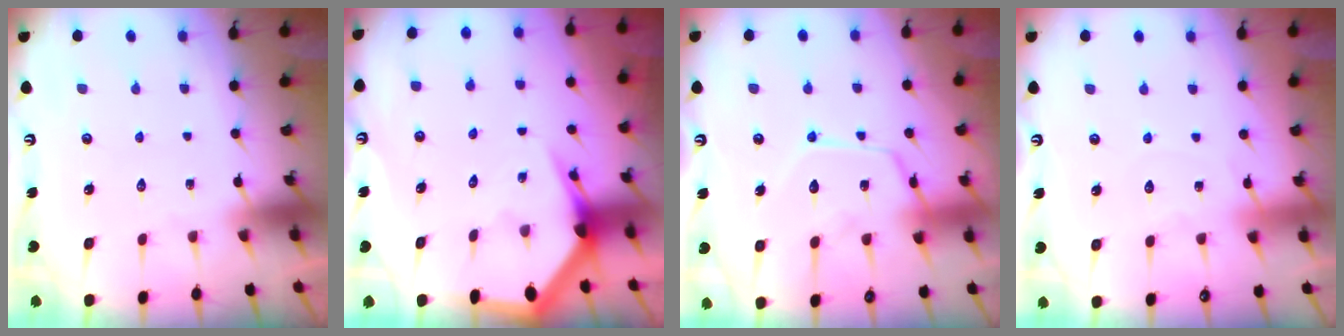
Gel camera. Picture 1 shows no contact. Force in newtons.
{"total": 4.1, "press": 4.0, "slide": 0.5}
{"total": 14.3, "press": 14.2, "slide": 1.2}
{"total": 2.8, "press": 2.8, "slide": 0.4}